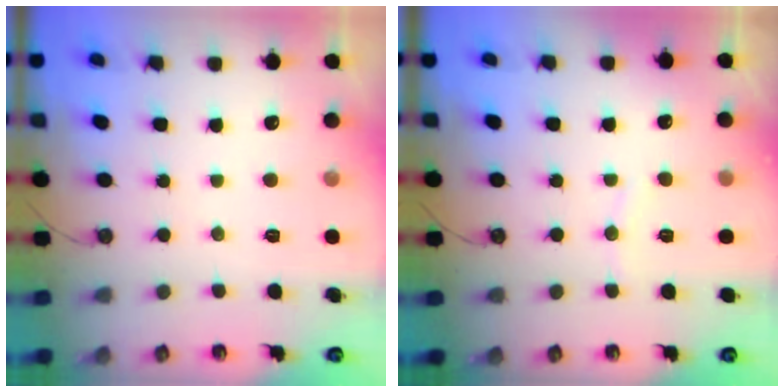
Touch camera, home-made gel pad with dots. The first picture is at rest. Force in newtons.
{"total": 5.3, "press": 5.3, "slide": 0.6}